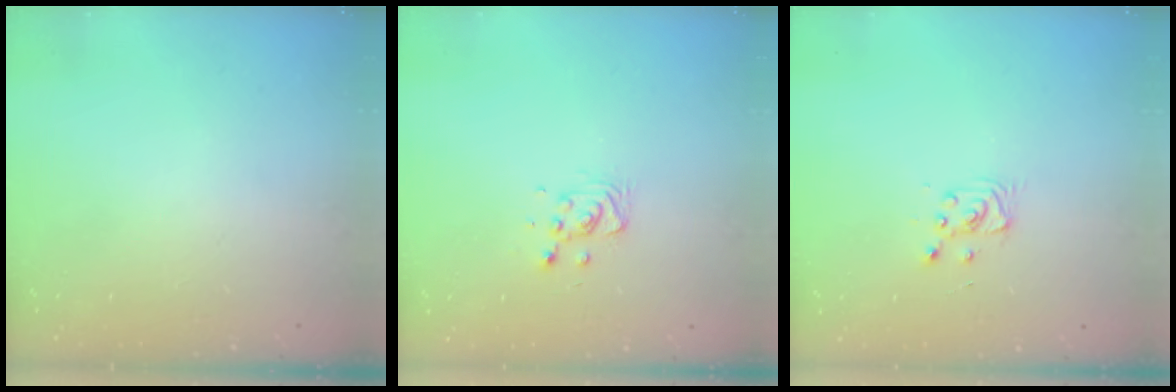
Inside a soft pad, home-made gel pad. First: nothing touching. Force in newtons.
{"total": 6.2, "press": 6.0, "slide": 1.6}
{"total": 3.2, "press": 3.2, "slide": 0.4}